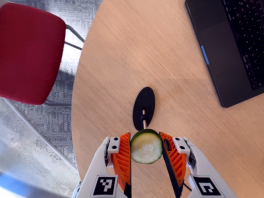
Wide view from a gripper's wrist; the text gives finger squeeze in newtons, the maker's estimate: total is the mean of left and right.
{"total": 9.7, "left": 9.9, "right": 9.5}